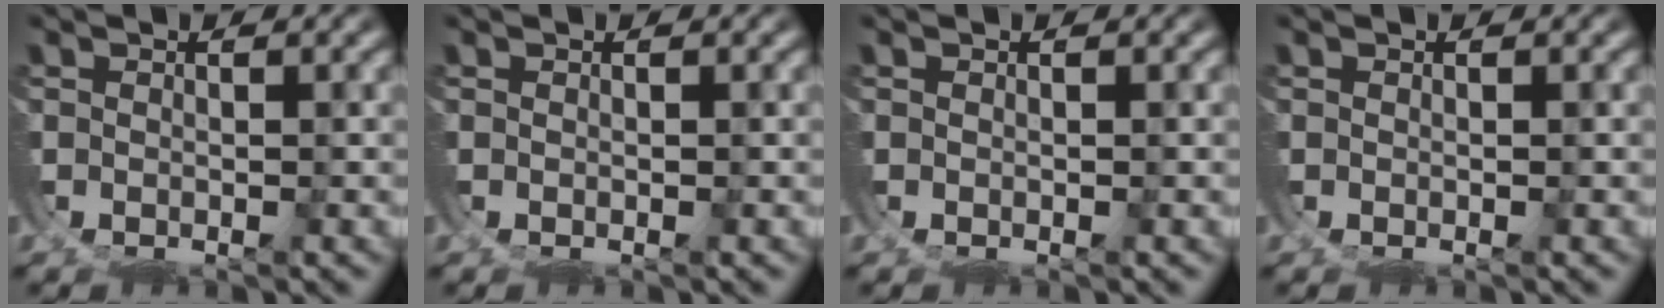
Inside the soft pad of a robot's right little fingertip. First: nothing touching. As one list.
[{"total": 0.0}, {"total": 0.0}, {"total": 0.0}]